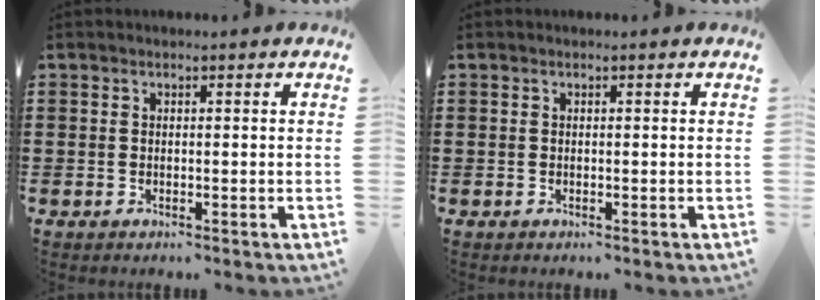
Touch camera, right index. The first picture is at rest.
{"total": 0.0}